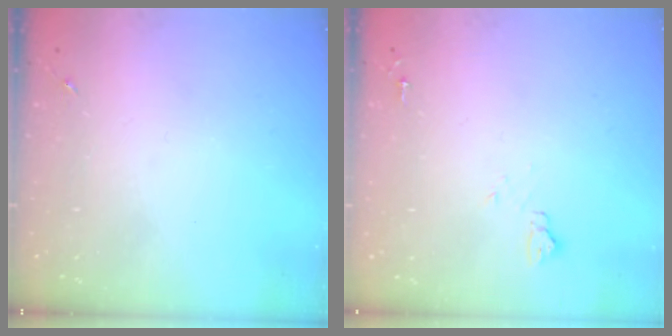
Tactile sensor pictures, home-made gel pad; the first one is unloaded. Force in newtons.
{"total": 5.4, "press": 5.4, "slide": 0.7}